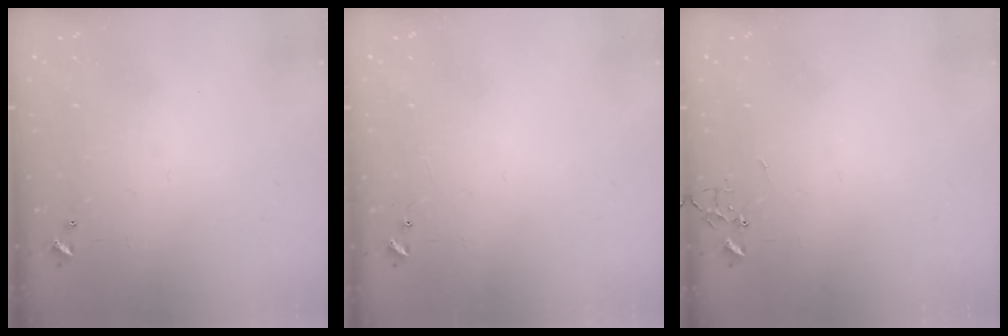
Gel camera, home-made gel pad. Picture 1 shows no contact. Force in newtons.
{"total": 4.1, "press": 4.1, "slide": 0.5}
{"total": 0.0}